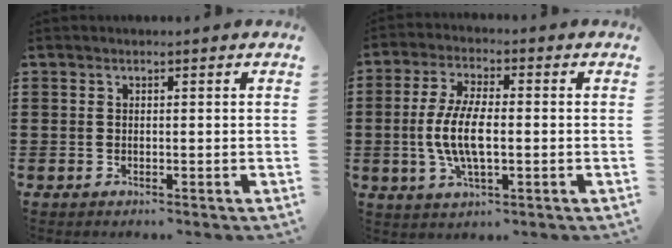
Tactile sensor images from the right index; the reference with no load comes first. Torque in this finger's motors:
{"motor_torque": [2.14, 0.00, 1.05, 0.21]}